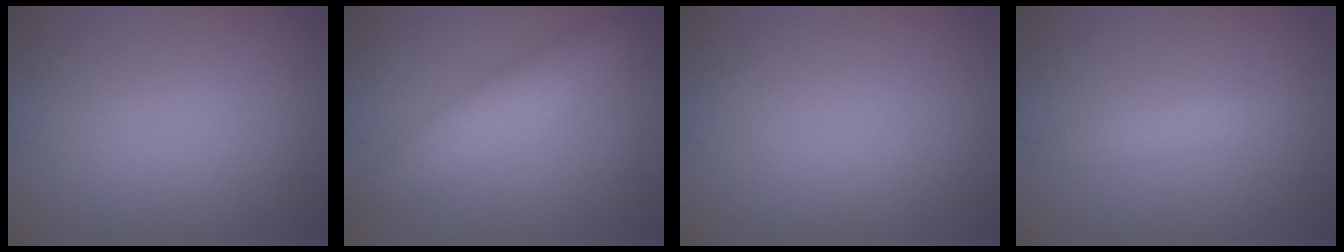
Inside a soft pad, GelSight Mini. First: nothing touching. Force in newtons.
{"total": 4.1, "press": 4.1, "slide": 0.1}
{"total": 0.0}
{"total": 2.0, "press": 2.0, "slide": 0.0}